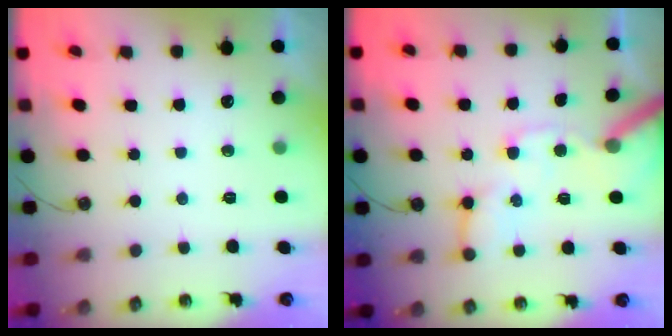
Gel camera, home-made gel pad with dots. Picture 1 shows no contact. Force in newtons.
{"total": 14.4, "press": 14.3, "slide": 1.9}